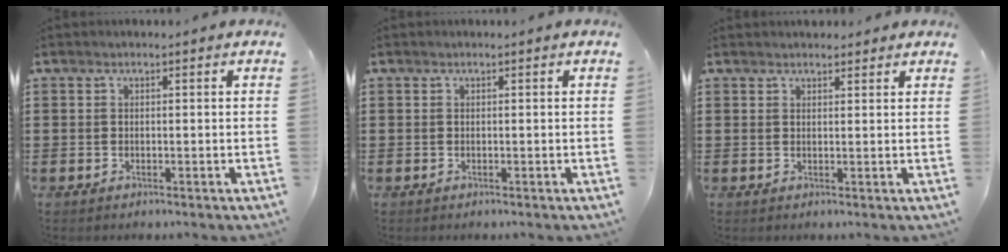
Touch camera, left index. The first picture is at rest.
{"total": 0.0}
{"total": 1.6, "force": [1.5, 0.4, 0.1], "torque": [-0.006, 0.004, 0.030]}